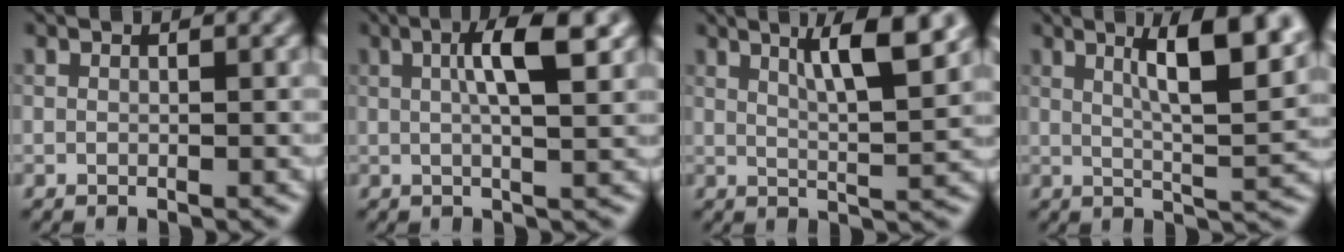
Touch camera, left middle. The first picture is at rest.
{"total": 5.2, "force": [1.4, 1.2, 4.8], "torque": [-0.076, 0.006, 0.019]}
{"total": 6.2, "force": [3.1, 1.1, 5.2], "torque": [-0.075, 0.004, 0.051]}
{"total": 9.1, "force": [3.7, 2.3, 8.0], "torque": [-0.102, 0.014, 0.054]}